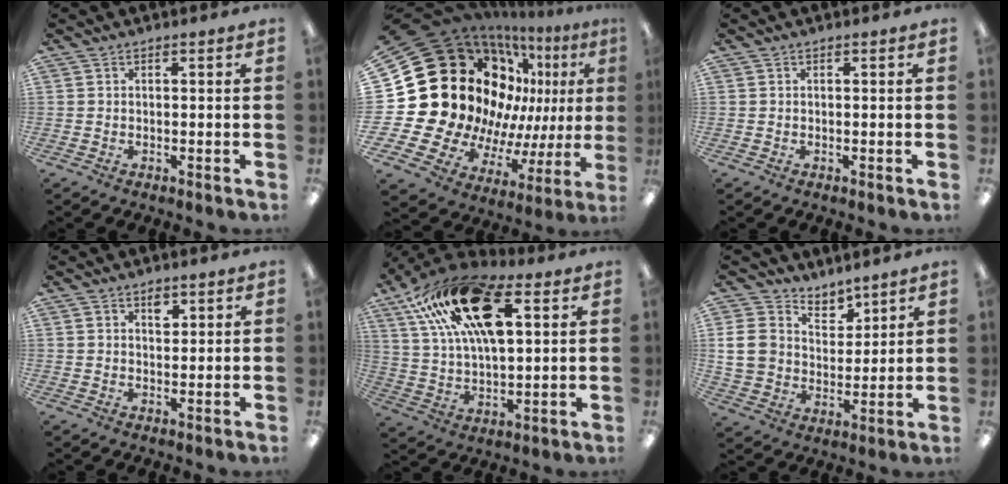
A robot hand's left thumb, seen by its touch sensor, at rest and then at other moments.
{"total": 32.4, "force": [8.5, 23.5, 20.6], "torque": [-0.366, -0.117, 0.234]}
{"total": 0.0}
{"total": 2.7, "force": [1.7, 1.4, 1.4], "torque": [-0.007, -0.008, 0.026]}
{"total": 24.0, "force": [10.9, 12.1, 17.6], "torque": [-0.309, -0.023, 0.187]}
{"total": 10.0, "force": [5.3, 7.9, 3.1], "torque": [-0.065, -0.030, 0.108]}